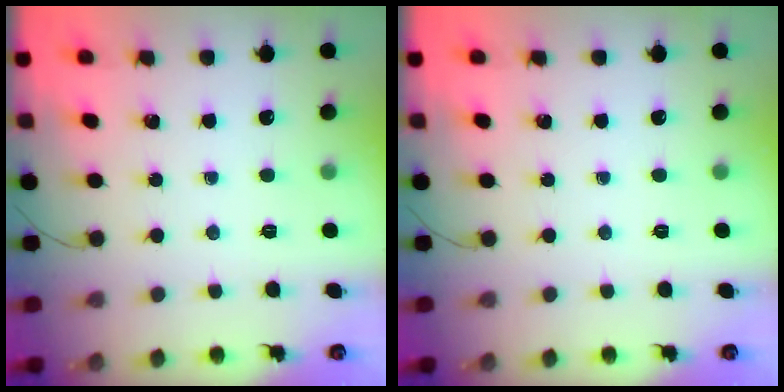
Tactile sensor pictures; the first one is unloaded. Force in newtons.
{"total": 0.0}